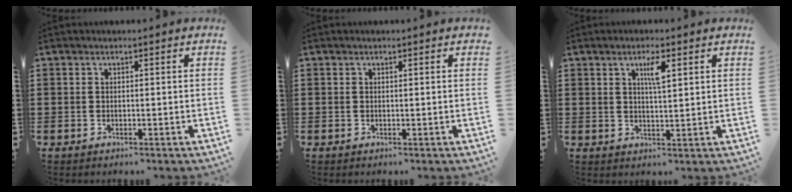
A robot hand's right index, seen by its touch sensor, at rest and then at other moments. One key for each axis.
{"total": 0.0}
{"total": 3.5, "fx": 1.5, "fy": 0.7, "fz": 3.1, "tx": -0.050, "ty": 0.000, "tz": 0.019}